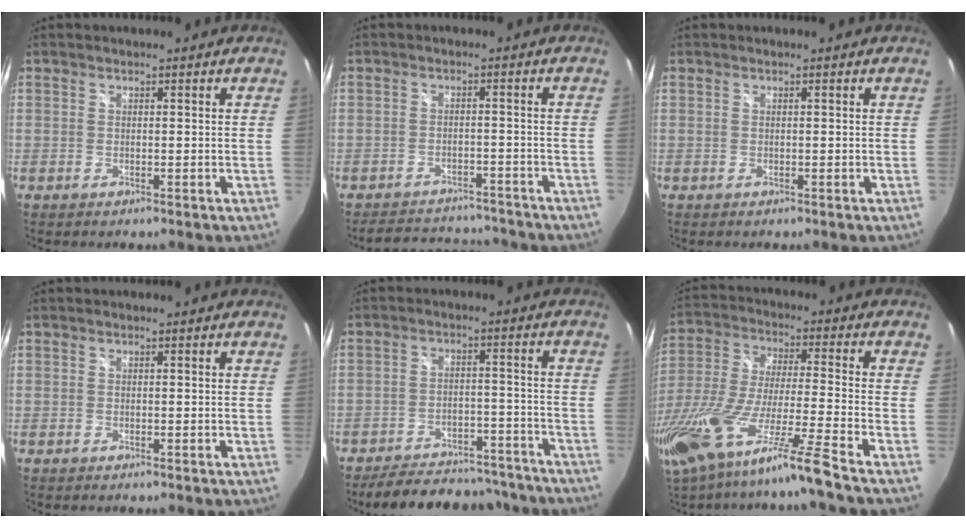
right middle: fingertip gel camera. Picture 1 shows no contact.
{"total": 10.4, "force": [-9.6, 3.2, 2.6], "torque": [-0.062, 0.018, -0.127]}
{"total": 0.0}
{"total": 0.0}
{"total": 19.3, "force": [-17.0, 6.4, 6.6], "torque": [-0.136, 0.022, -0.209]}
{"total": 19.8, "force": [-14.7, -1.2, 13.3], "torque": [-0.248, -0.060, -0.260]}